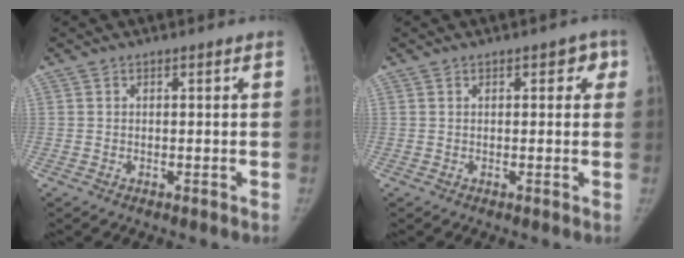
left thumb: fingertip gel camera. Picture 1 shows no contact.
{"total": 2.3, "force": [0.9, 1.4, 1.6], "torque": [0.007, 0.003, 0.002]}